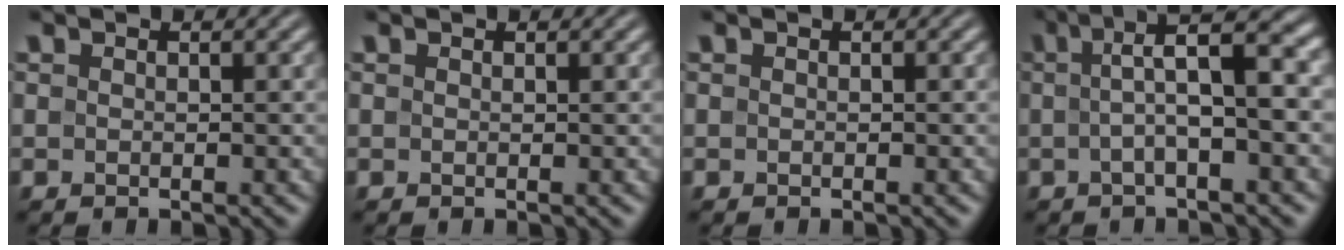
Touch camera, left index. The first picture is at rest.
{"total": 0.0}
{"total": 0.0}
{"total": 6.2, "force": [0.9, 1.4, 6.0], "torque": [-0.101, 0.019, 0.006]}